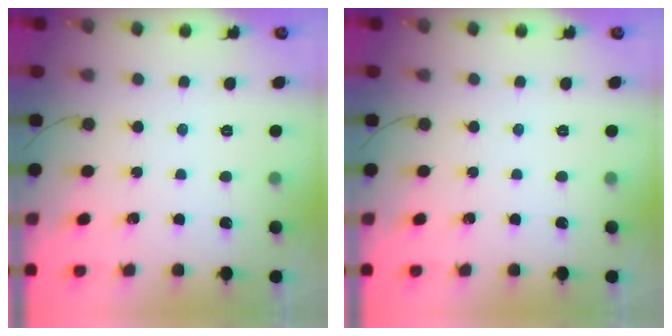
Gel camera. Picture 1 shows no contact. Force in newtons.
{"total": 0.0}